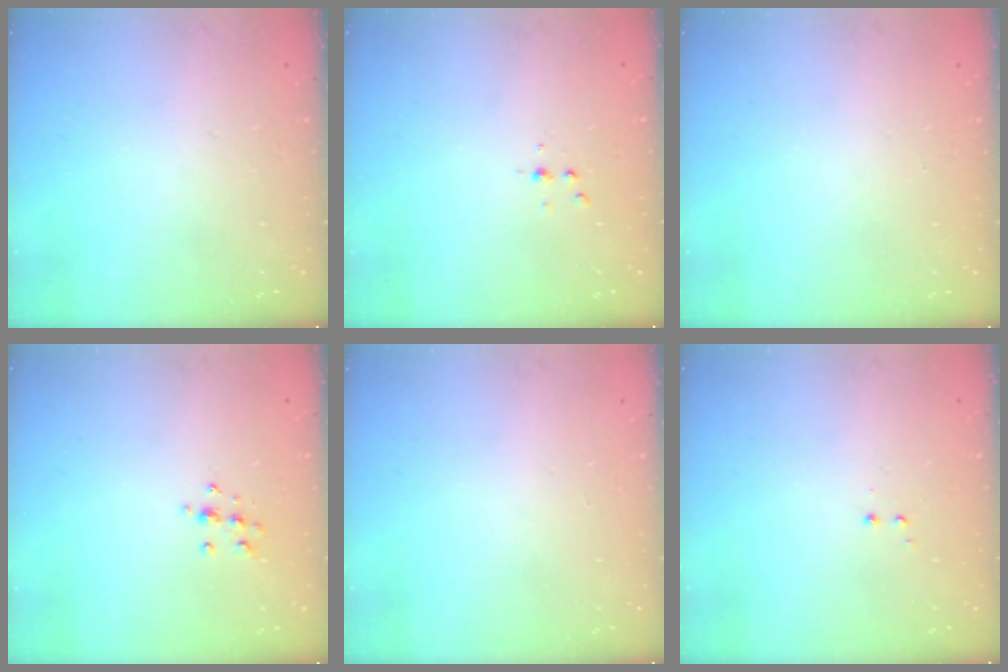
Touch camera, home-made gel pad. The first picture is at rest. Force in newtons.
{"total": 2.8, "press": 2.8, "slide": 0.4}
{"total": 0.0}
{"total": 8.5, "press": 8.4, "slide": 0.8}
{"total": 0.0}
{"total": 1.2, "press": 1.1, "slide": 0.6}